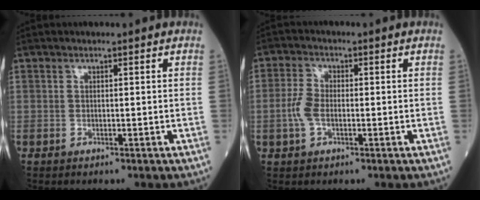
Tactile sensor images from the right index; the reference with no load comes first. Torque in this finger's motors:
{"motor_torque": [0.05, -0.05, 0.05, 0.08]}